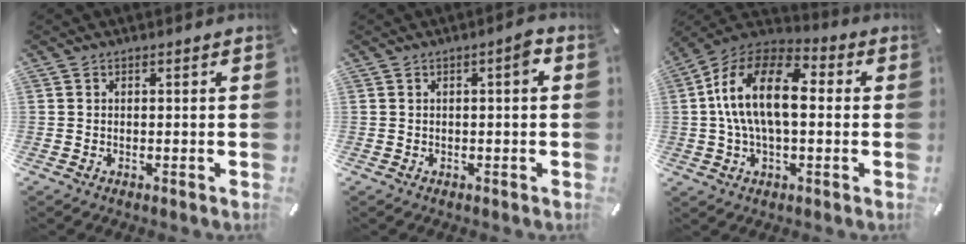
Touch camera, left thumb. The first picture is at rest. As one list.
[{"total": 2.8, "force": [0.2, 0.7, 2.7], "torque": [-0.044, 0.008, -0.002]}, {"total": 16.3, "force": [0.9, 9.2, 13.5], "torque": [-0.277, 0.005, 0.013]}]